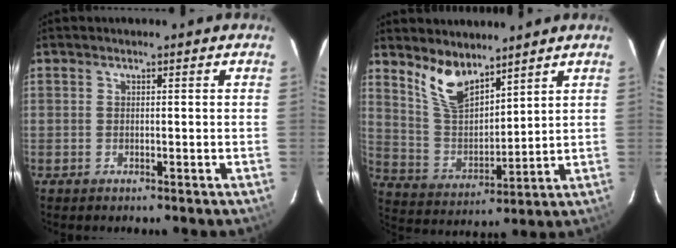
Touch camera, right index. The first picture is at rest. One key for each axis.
{"total": 9.6, "fx": 7.2, "fy": 3.7, "fz": 5.1, "tx": -0.100, "ty": -0.001, "tz": 0.151}